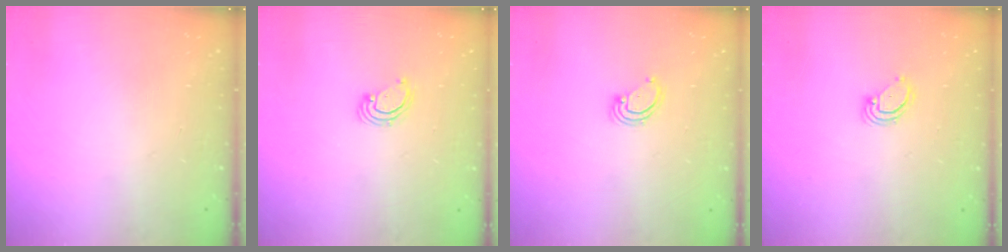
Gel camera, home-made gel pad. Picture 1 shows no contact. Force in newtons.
{"total": 2.4, "press": 2.4, "slide": 0.2}
{"total": 3.1, "press": 3.0, "slide": 0.3}
{"total": 3.0, "press": 3.0, "slide": 0.2}